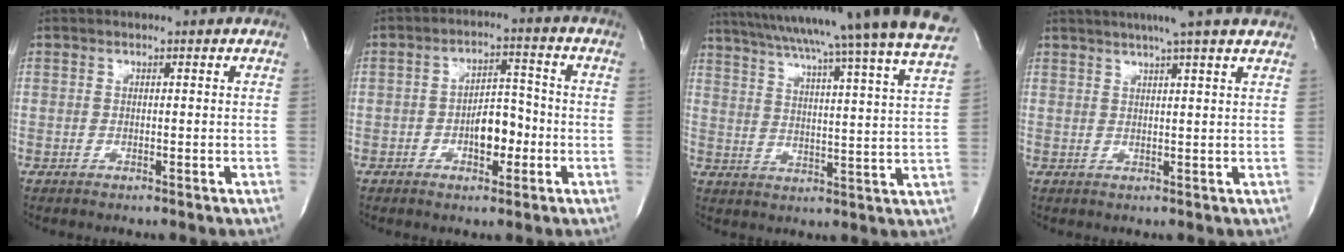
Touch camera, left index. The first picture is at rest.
{"total": 5.9, "force": [-2.0, 2.9, 4.7], "torque": [-0.074, 0.014, -0.029]}
{"total": 28.3, "force": [25.0, -1.7, 13.2], "torque": [-0.219, -0.048, 0.326]}
{"total": 9.0, "force": [7.3, -0.7, 5.2], "torque": [-0.083, 0.021, 0.083]}